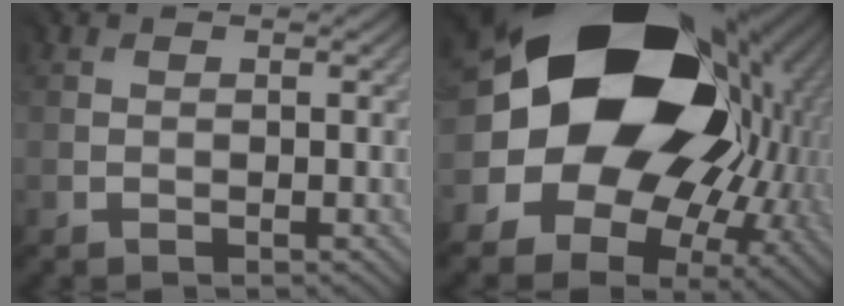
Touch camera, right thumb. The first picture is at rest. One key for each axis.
{"total": 21.1, "fx": 2.6, "fy": 16.3, "fz": 13.2, "tx": -0.257, "ty": -0.045, "tz": 0.066}